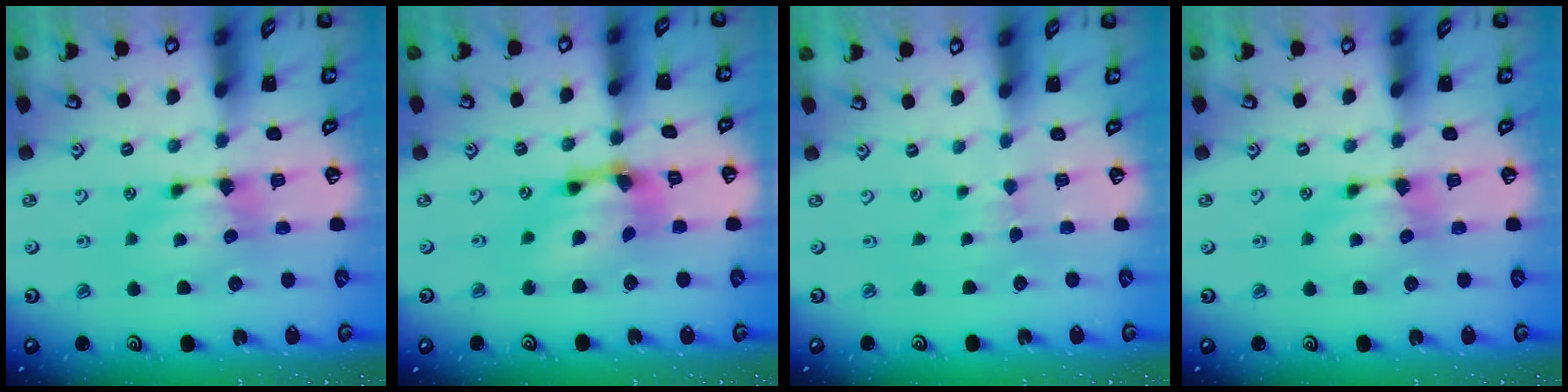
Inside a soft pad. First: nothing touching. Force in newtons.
{"total": 9.1, "press": 8.5, "slide": 3.2}
{"total": 3.0, "press": 2.9, "slide": 0.4}
{"total": 0.0}